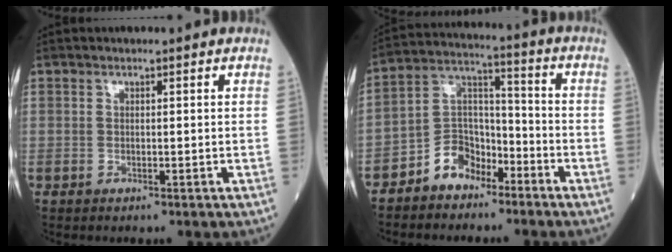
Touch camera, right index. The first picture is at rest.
{"total": 7.8, "force": [-5.2, 5.0, 2.9], "torque": [-0.055, 0.027, -0.098]}